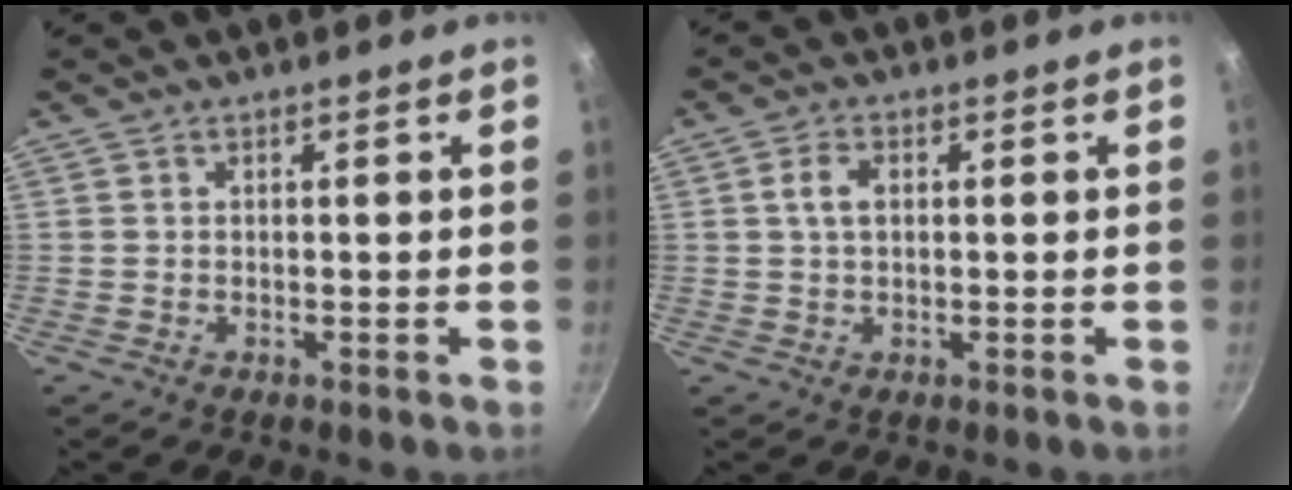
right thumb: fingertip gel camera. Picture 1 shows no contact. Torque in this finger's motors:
{"motor_torque": [-0.24, 0.30, 0.17, 0.54, 0.18]}